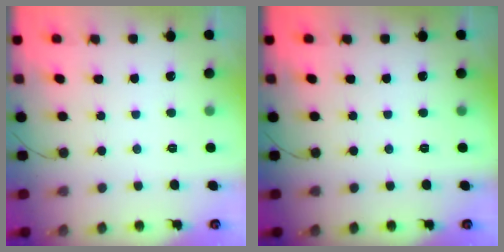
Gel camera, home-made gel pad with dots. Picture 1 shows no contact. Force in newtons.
{"total": 0.0}